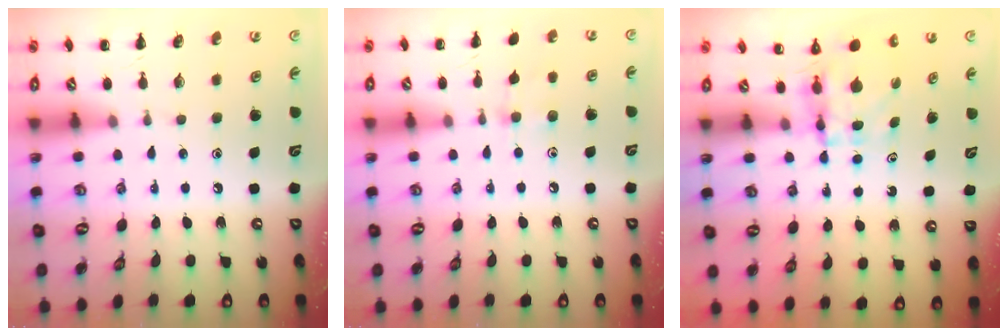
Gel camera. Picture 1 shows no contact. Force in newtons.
{"total": 7.4, "press": 7.2, "slide": 1.9}
{"total": 3.9, "press": 3.9, "slide": 0.3}